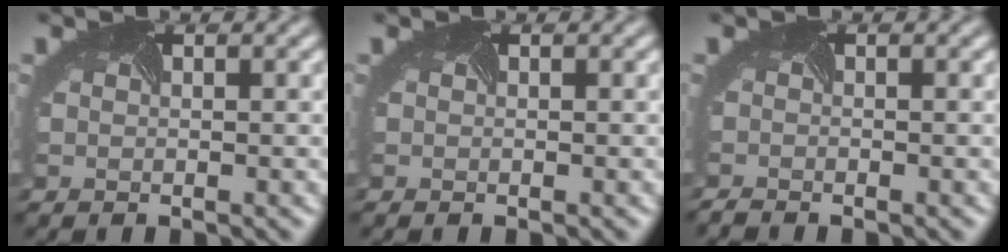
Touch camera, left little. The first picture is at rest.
{"total": 0.0}
{"total": 1.3, "force": [-1.3, -0.2, -0.2], "torque": [-0.004, -0.014, -0.026]}